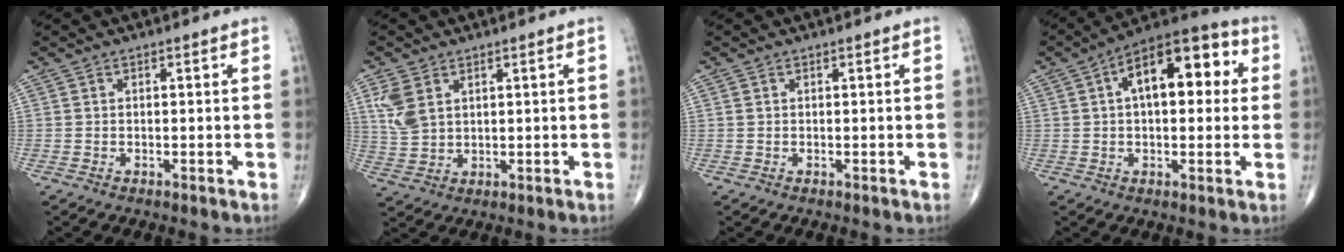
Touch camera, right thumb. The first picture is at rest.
{"total": 6.1, "force": [2.6, 3.9, 3.9], "torque": [-0.082, -0.005, 0.062]}
{"total": 0.5, "force": [0.2, 0.4, 0.3], "torque": [-0.006, 0.005, 0.006]}
{"total": 16.2, "force": [3.8, 8.1, 13.5], "torque": [-0.169, 0.032, 0.047]}